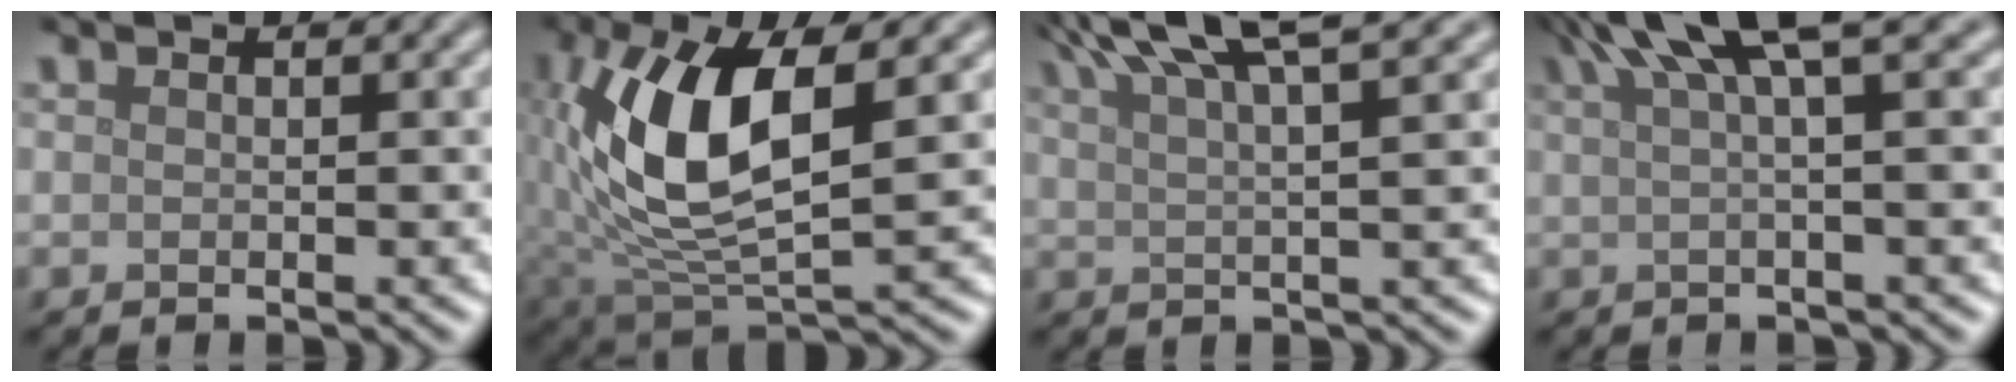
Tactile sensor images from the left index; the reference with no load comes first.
{"total": 10.2, "force": [1.4, 4.1, 9.2], "torque": [-0.192, 0.001, 0.026]}
{"total": 8.0, "force": [5.5, 1.8, 5.5], "torque": [-0.068, 0.031, 0.064]}
{"total": 6.9, "force": [3.6, 1.3, 5.7], "torque": [-0.069, 0.021, 0.057]}